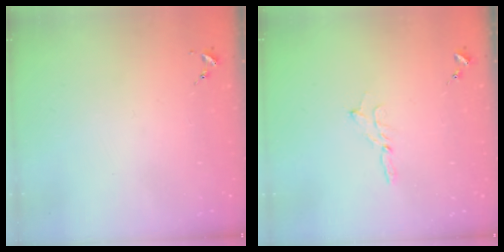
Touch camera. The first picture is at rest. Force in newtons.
{"total": 2.3, "press": 2.3, "slide": 0.2}